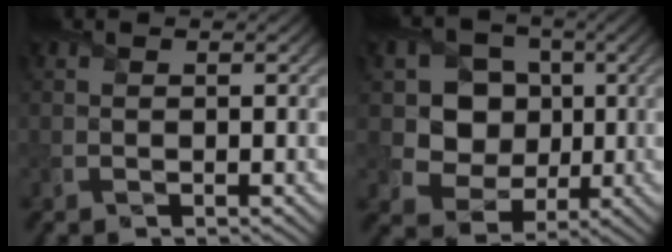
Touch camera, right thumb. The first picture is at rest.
{"total": 8.2, "force": [1.2, 7.3, 3.6], "torque": [-0.089, 0.003, 0.018]}